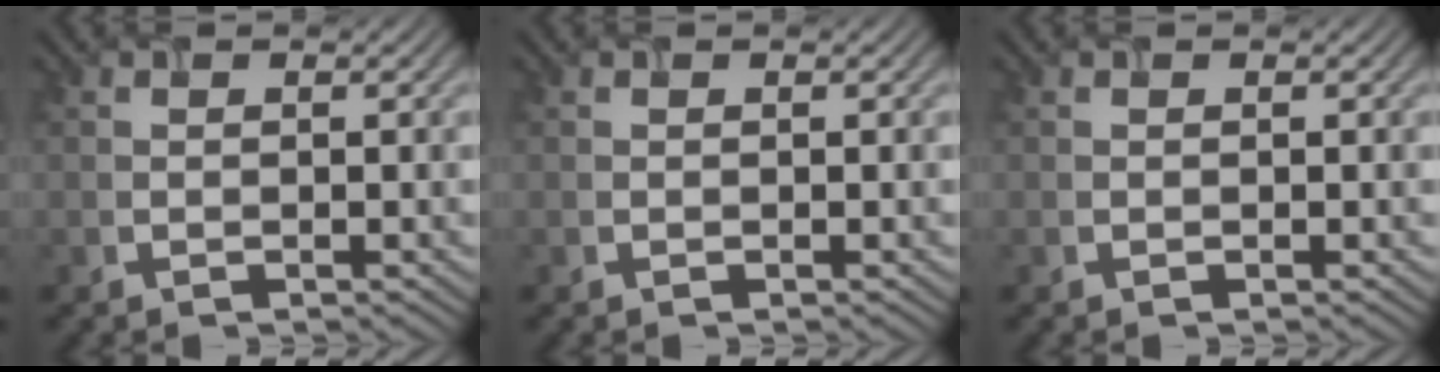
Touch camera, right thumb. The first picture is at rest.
{"total": 0.0}
{"total": 0.0}